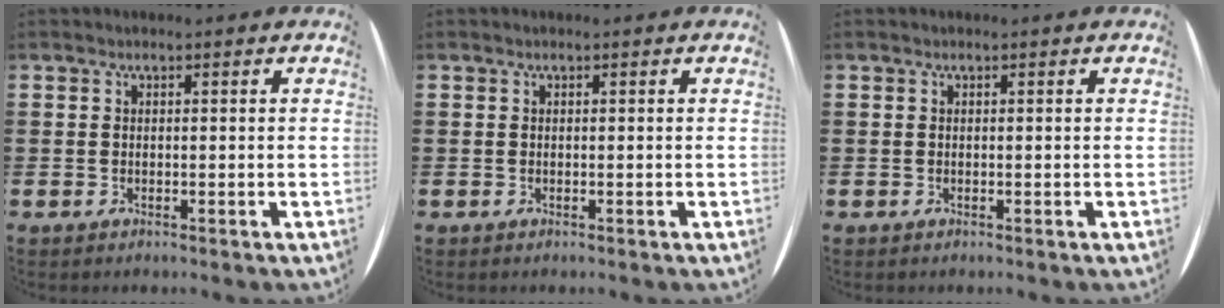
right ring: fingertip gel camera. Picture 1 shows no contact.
{"total": 0.0}
{"total": 0.0}